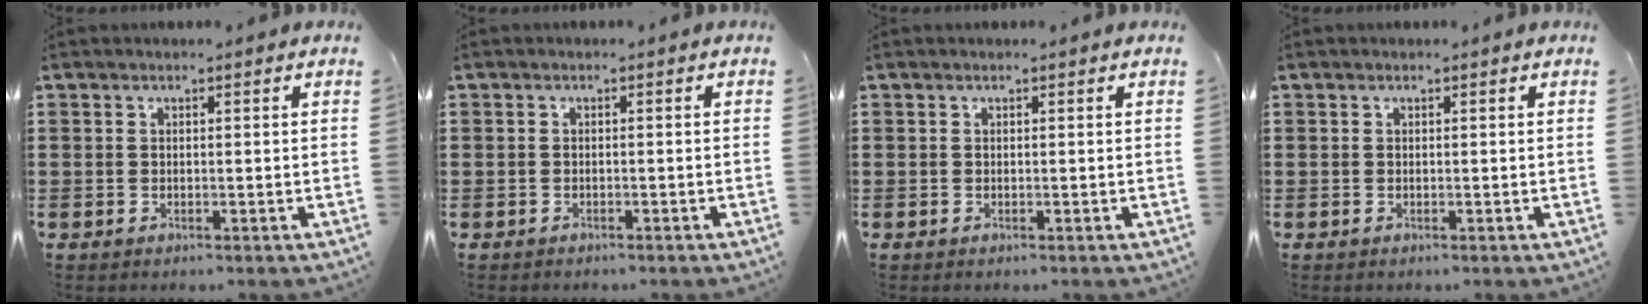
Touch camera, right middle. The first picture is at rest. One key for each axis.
{"total": 0.8, "fx": -0.7, "fy": 0.4, "fz": -0.1, "tx": 0.001, "ty": 0.001, "tz": -0.015}
{"total": 0.0}
{"total": 0.0}